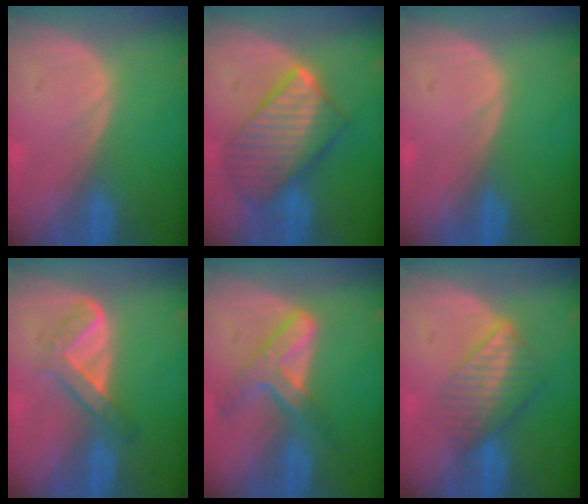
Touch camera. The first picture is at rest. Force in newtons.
{"total": 10.1, "press": 10.1, "slide": 0.9}
{"total": 0.0}
{"total": 4.8, "press": 4.7, "slide": 0.7}
{"total": 7.2, "press": 6.1, "slide": 3.9}
{"total": 6.7, "press": 5.9, "slide": 3.1}